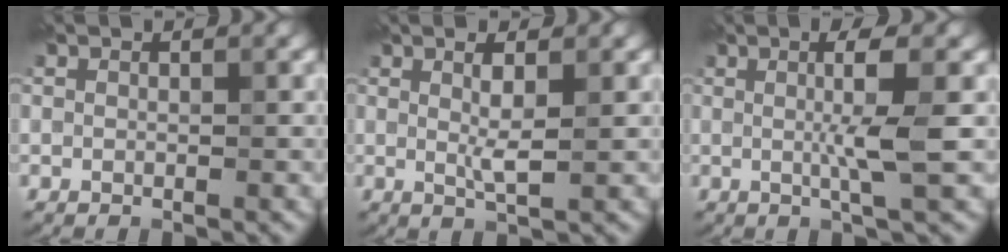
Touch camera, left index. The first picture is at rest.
{"total": 2.5, "force": [0.6, 0.5, 2.4], "torque": [-0.042, -0.003, 0.009]}
{"total": 4.2, "force": [0.3, 0.5, 4.2], "torque": [-0.070, -0.001, 0.000]}